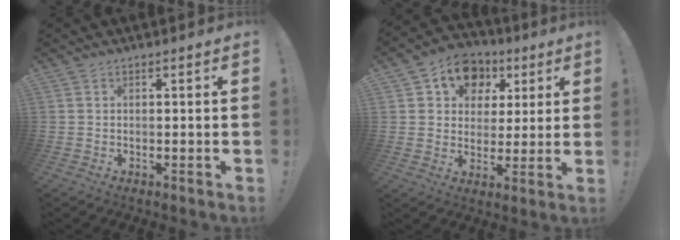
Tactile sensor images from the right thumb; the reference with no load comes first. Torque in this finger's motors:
{"motor_torque": [-0.20, 0.72, -0.10, 0.36, 0.06]}